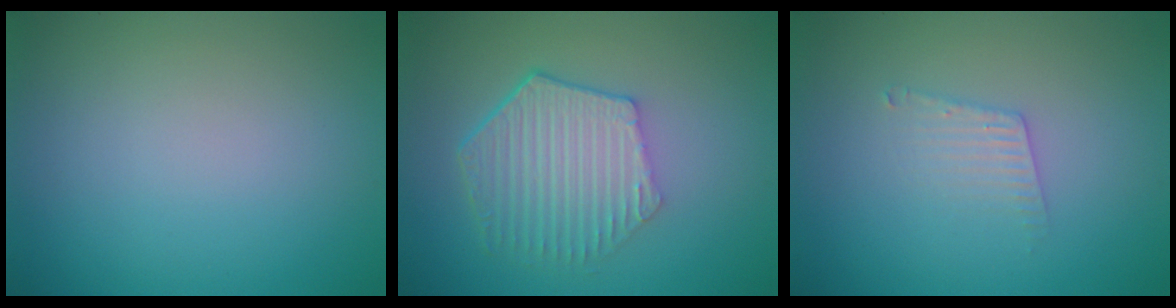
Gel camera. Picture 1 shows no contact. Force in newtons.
{"total": 5.6, "press": 4.2, "slide": 3.7}
{"total": 1.7, "press": 1.7, "slide": 0.0}